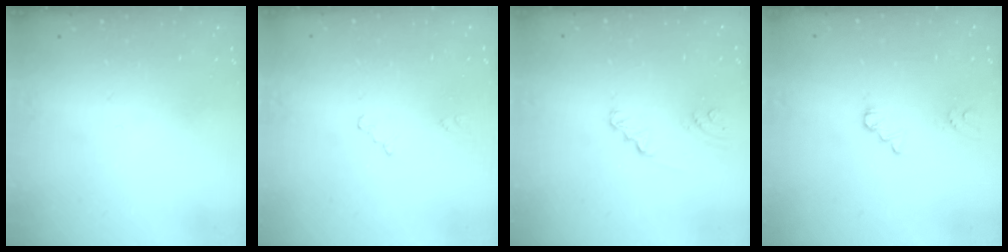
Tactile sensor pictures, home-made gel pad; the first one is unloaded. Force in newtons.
{"total": 0.7, "press": 0.6, "slide": 0.2}
{"total": 1.5, "press": 1.5, "slide": 0.1}
{"total": 1.1, "press": 1.1, "slide": 0.1}